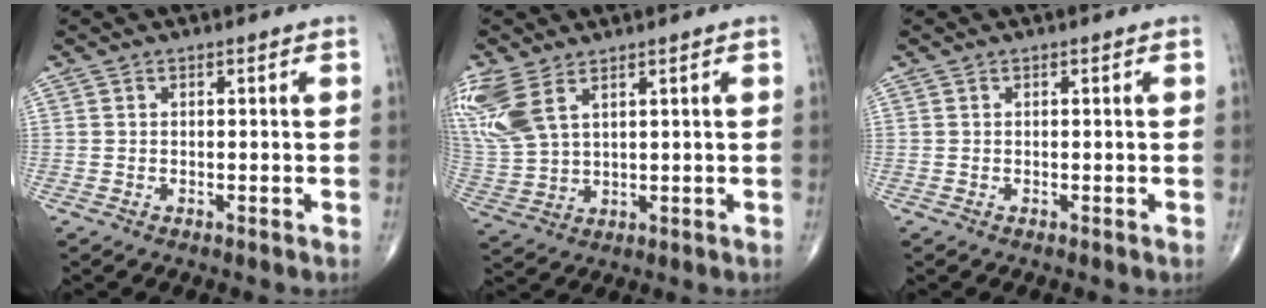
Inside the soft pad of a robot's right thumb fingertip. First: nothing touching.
{"total": 11.9, "force": [6.1, 6.2, 8.2], "torque": [-0.210, -0.011, 0.137]}
{"total": 0.0}